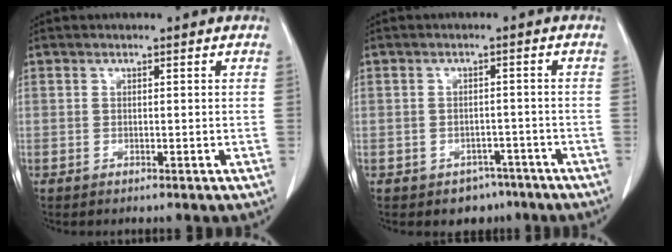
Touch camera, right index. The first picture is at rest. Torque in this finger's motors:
{"motor_torque": [-0.12, -0.19, -0.28, -0.12]}